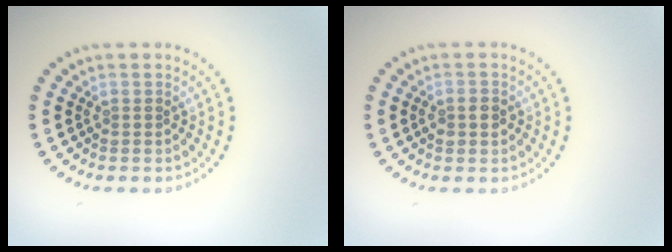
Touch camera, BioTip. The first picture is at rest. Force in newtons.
{"total": 1.6, "press": 1.5, "slide": 0.5}